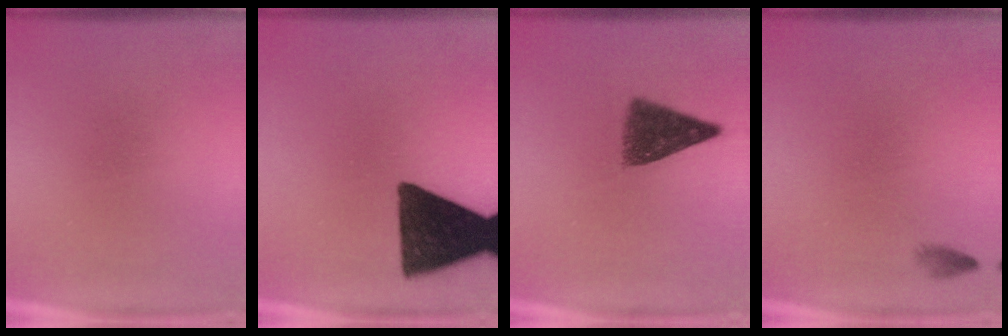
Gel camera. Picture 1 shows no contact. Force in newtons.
{"total": 15.1}
{"total": 8.0}
{"total": 0.8}